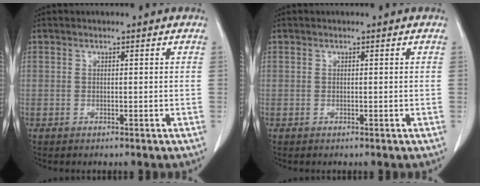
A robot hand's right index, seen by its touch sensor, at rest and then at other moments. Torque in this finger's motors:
{"motor_torque": [0.00, 0.00, 0.05, 0.00]}